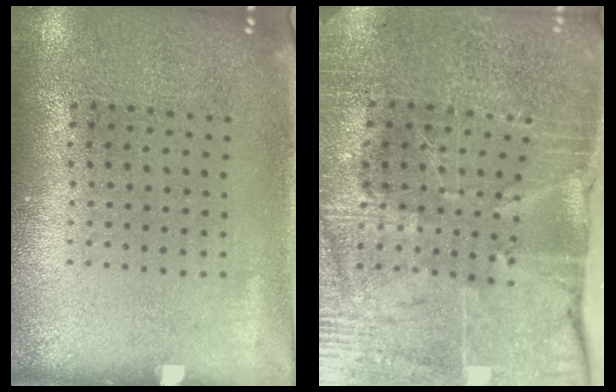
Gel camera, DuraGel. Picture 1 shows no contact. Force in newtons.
{"total": 3.5, "press": 3.4, "slide": 0.7}